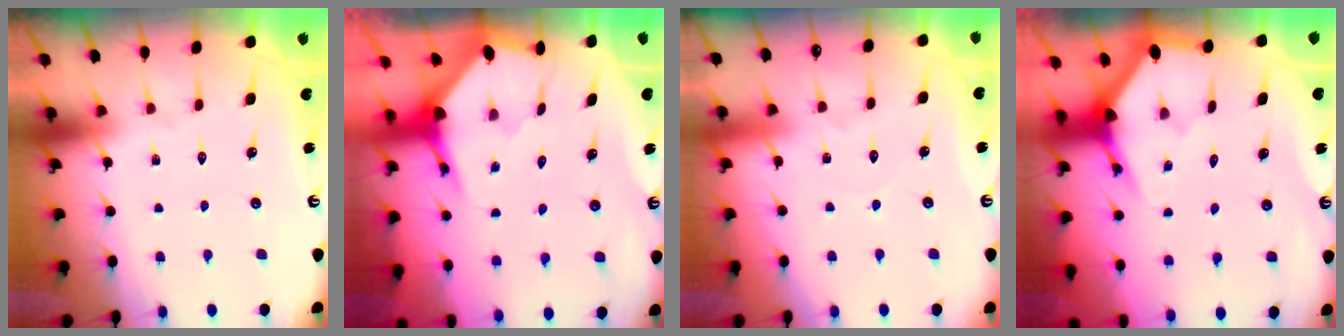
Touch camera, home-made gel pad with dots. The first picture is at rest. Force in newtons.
{"total": 3.5, "press": 3.4, "slide": 0.5}
{"total": 2.1, "press": 2.1, "slide": 0.2}
{"total": 3.4, "press": 3.4, "slide": 0.1}